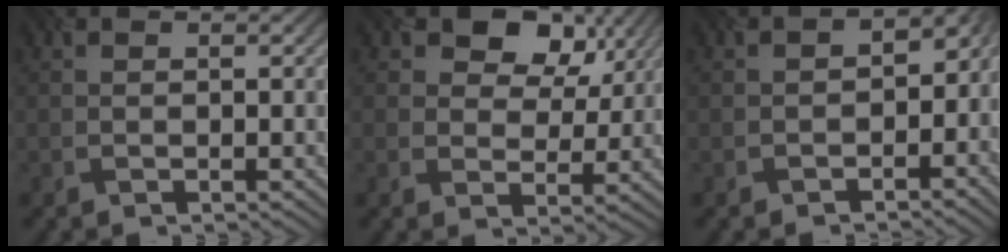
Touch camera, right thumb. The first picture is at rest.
{"total": 7.4, "force": [3.9, 5.0, 3.9], "torque": [-0.065, 0.002, 0.064]}
{"total": 5.2, "force": [-2.7, 2.9, 3.4], "torque": [-0.038, -0.011, -0.036]}